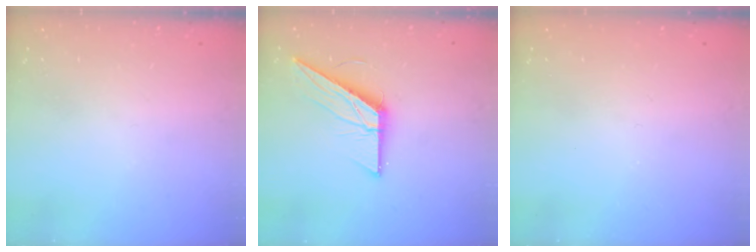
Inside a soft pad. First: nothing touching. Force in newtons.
{"total": 13.8, "press": 13.8, "slide": 0.4}
{"total": 0.0}